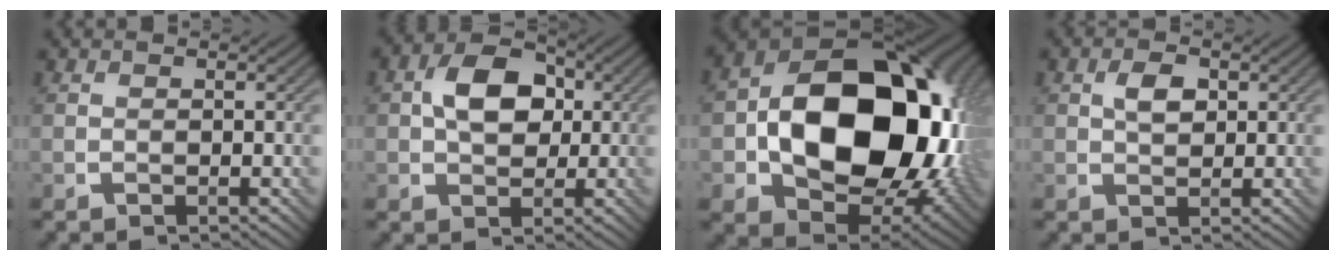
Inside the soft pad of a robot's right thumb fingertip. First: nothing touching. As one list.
[{"total": 7.2, "force": [1.0, 5.1, 5.0], "torque": [-0.088, 0.013, 0.011]}, {"total": 19.5, "force": [0.1, 14.0, 13.6], "torque": [-0.239, -0.037, 0.027]}, {"total": 2.8, "force": [0.8, 1.7, 2.1], "torque": [-0.041, 0.002, 0.012]}]